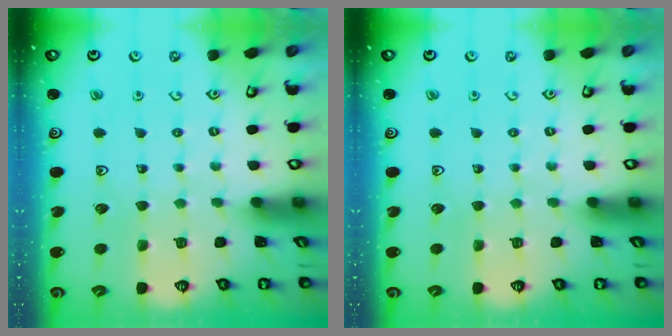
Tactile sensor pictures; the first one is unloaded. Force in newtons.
{"total": 0.0}